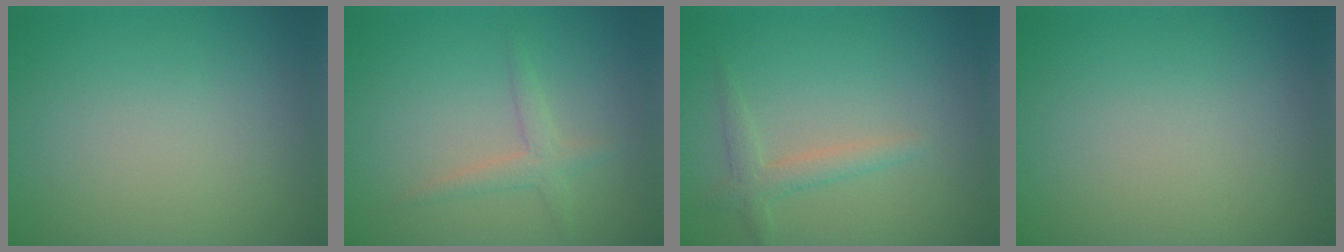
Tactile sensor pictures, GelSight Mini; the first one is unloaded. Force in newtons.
{"total": 1.8, "press": 1.8, "slide": 0.0}
{"total": 2.0, "press": 2.0, "slide": 0.2}
{"total": 0.0}